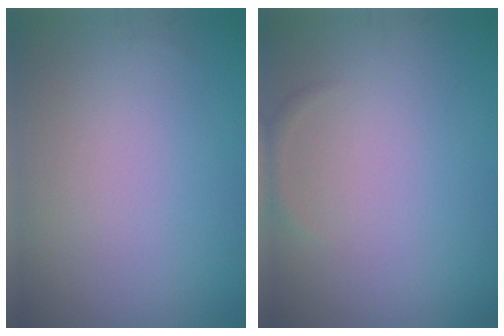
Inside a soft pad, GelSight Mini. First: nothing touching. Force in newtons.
{"total": 0.6, "press": 0.6, "slide": 0.1}